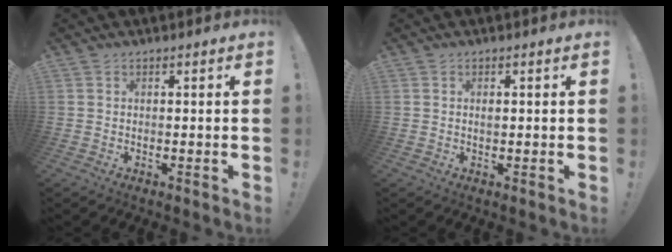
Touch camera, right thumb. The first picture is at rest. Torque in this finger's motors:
{"motor_torque": [-0.11, -0.03, 0.00, 0.11, 0.00]}